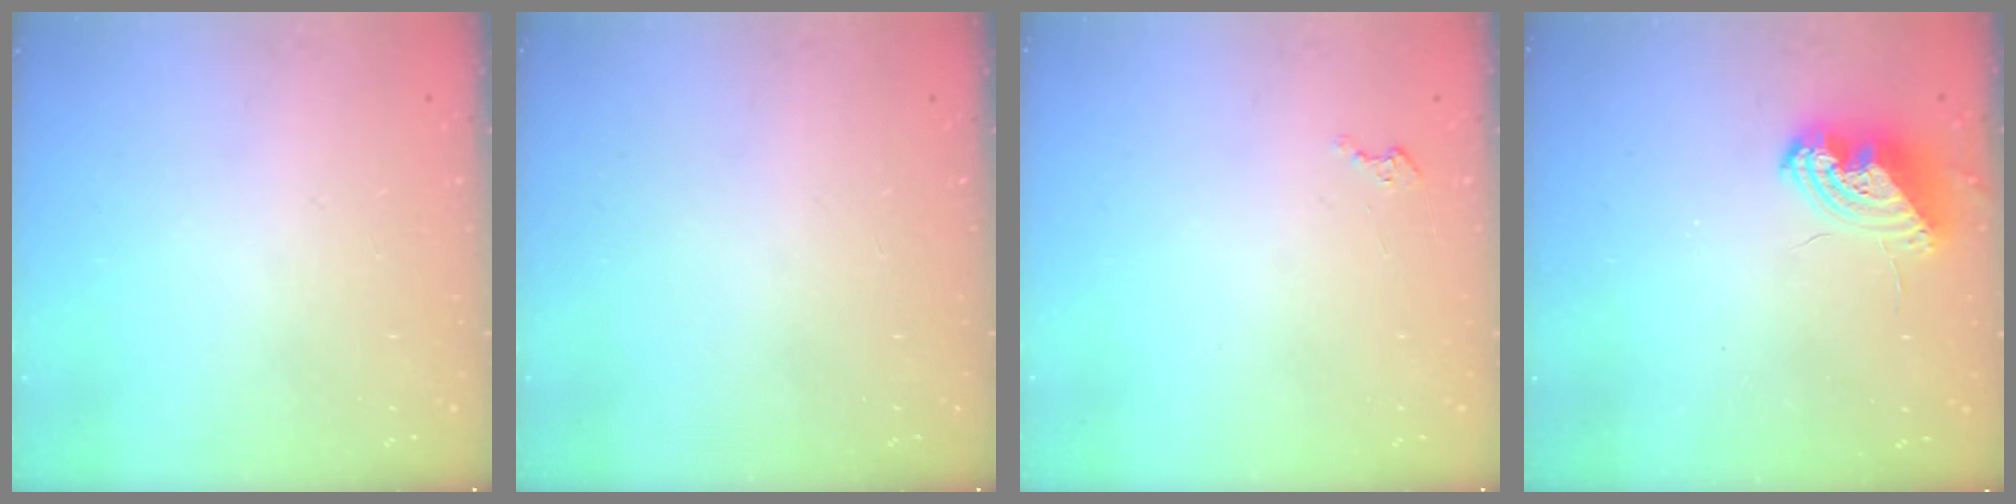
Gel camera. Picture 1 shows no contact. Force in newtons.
{"total": 0.0}
{"total": 1.6, "press": 1.5, "slide": 0.2}
{"total": 9.6, "press": 9.6, "slide": 0.3}